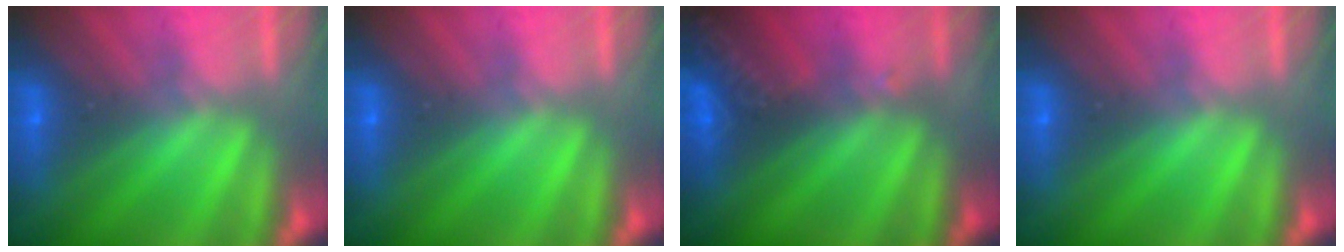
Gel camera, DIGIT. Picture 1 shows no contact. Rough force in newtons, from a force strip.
{"total": 0.0}
{"total": 2.8}
{"total": 0.0}